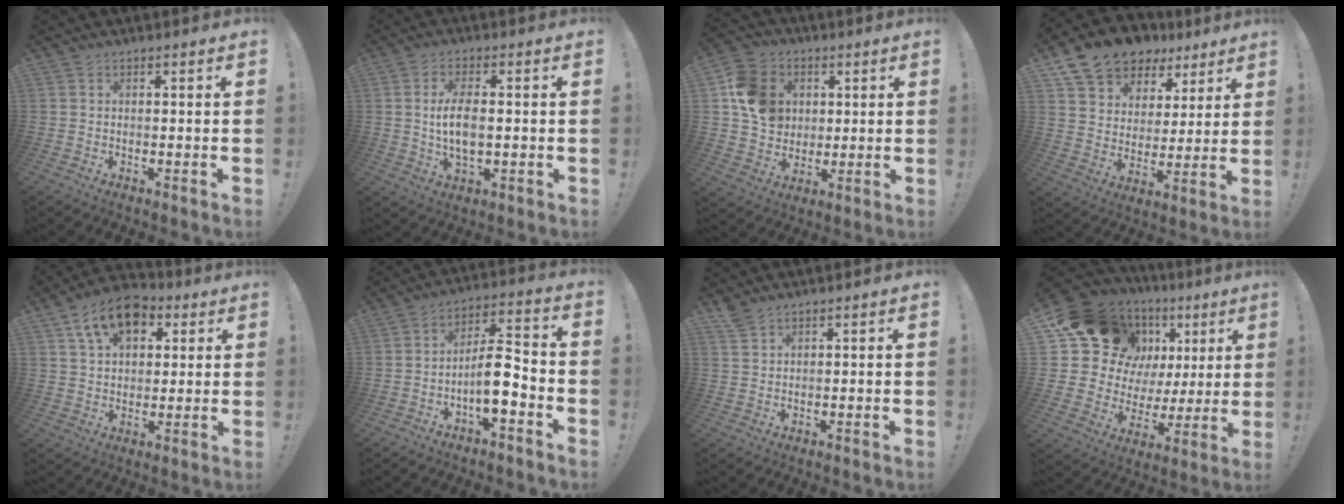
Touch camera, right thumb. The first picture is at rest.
{"total": 8.4, "force": [0.0, 4.0, 7.4], "torque": [-0.130, -0.005, -0.002]}
{"total": 13.9, "force": [3.2, 11.8, 6.6], "torque": [-0.096, 0.001, 0.068]}
{"total": 13.1, "force": [9.8, 7.9, 3.6], "torque": [-0.067, -0.074, 0.183]}
{"total": 13.5, "force": [6.4, 9.0, 7.8], "torque": [-0.122, -0.015, 0.119]}
{"total": 11.3, "force": [-3.7, 3.7, 10.0], "torque": [-0.165, 0.016, -0.066]}
{"total": 3.1, "force": [2.6, 1.1, 1.2], "torque": [-0.024, -0.014, 0.051]}
{"total": 19.1, "force": [10.6, 12.5, 9.7], "torque": [-0.149, -0.065, 0.216]}